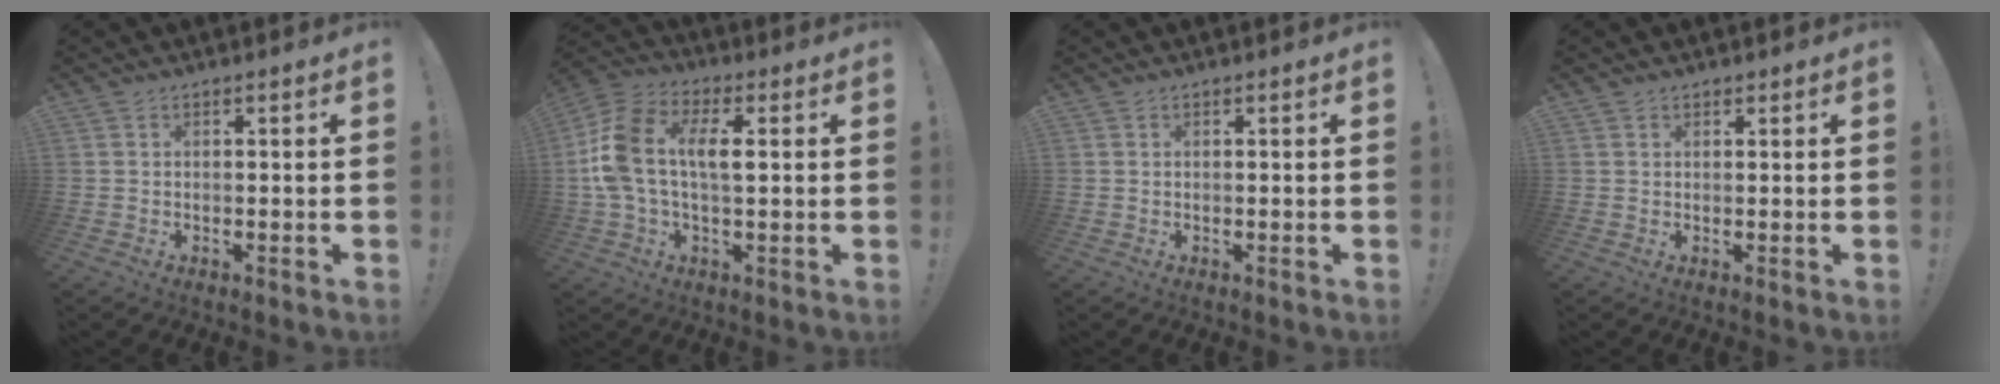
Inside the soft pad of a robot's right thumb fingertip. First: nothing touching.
{"total": 12.1, "force": [0.9, 6.6, 10.1], "torque": [-0.203, 0.009, 0.019]}
{"total": 0.0}
{"total": 0.9, "force": [0.8, 0.5, 0.0], "torque": [0.005, -0.003, 0.015]}